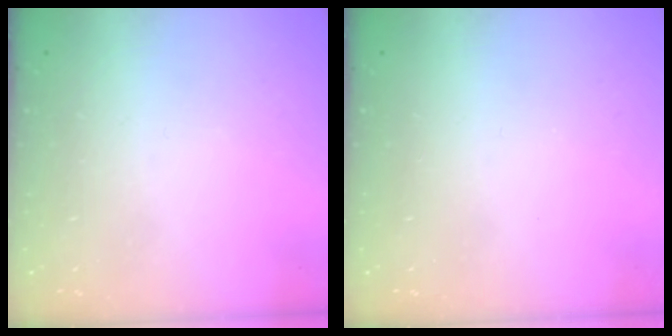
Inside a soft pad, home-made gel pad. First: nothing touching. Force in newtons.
{"total": 0.0}